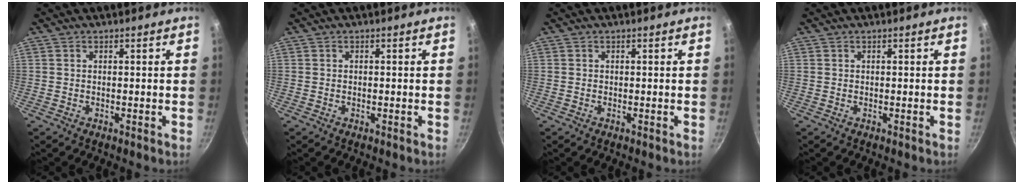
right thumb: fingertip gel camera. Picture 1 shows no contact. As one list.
[{"total": 0.0}, {"total": 0.0}, {"total": 0.0}]